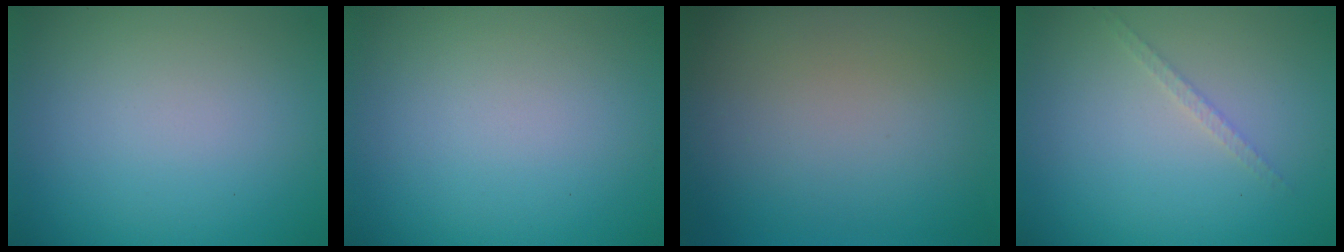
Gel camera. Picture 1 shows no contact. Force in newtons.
{"total": 0.0}
{"total": 0.0}
{"total": 1.1, "press": 1.1, "slide": 0.2}